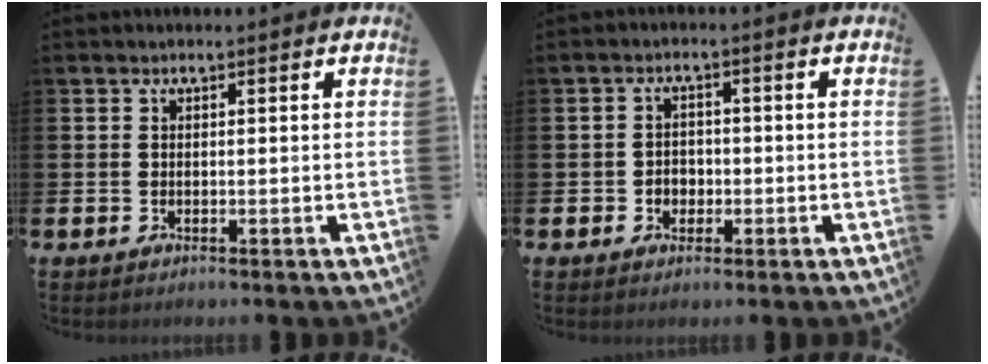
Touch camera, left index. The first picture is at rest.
{"total": 2.2, "force": [-0.6, 2.0, 0.7], "torque": [-0.009, 0.004, -0.018]}